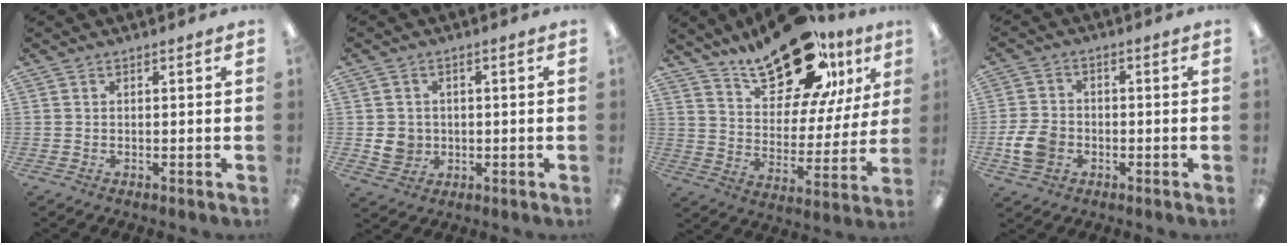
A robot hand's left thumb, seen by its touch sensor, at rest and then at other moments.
{"total": 5.1, "force": [-0.3, 4.8, 1.7], "torque": [-0.026, 0.003, -0.005]}
{"total": 23.8, "force": [16.6, 10.5, 13.5], "torque": [-0.211, -0.087, 0.283]}
{"total": 7.5, "force": [-2.3, 5.6, 4.4], "torque": [-0.095, 0.012, -0.040]}